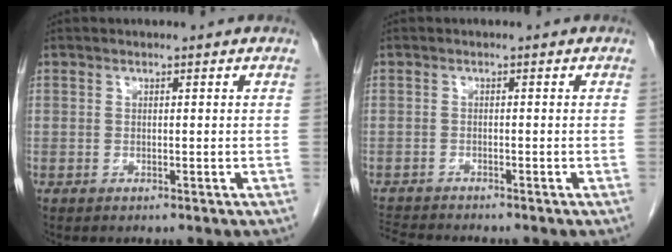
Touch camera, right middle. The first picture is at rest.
{"total": 4.6, "force": [-4.5, -0.2, 1.1], "torque": [-0.022, -0.017, -0.078]}